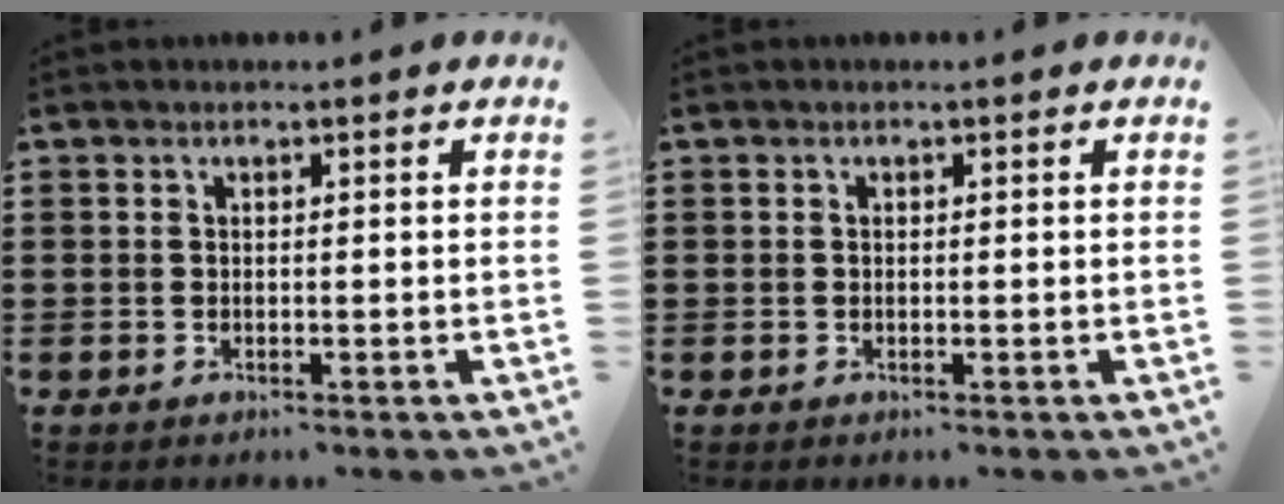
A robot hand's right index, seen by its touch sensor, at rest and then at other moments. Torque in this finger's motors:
{"motor_torque": [-0.37, 0.12, -0.03, -0.01]}